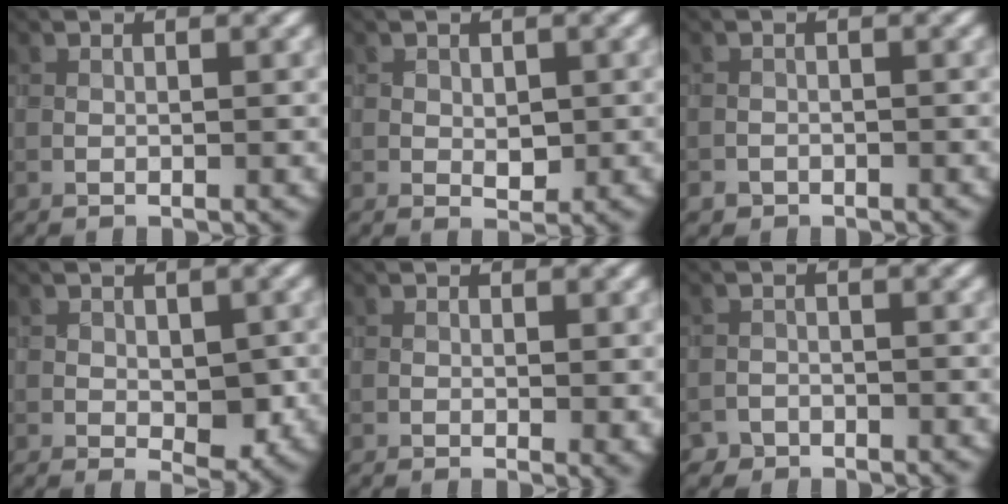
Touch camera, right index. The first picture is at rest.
{"total": 1.7, "force": [0.1, 1.2, 1.2], "torque": [-0.020, -0.007, 0.004]}
{"total": 1.6, "force": [-1.2, 1.0, -0.1], "torque": [0.005, 0.007, -0.016]}
{"total": 3.4, "force": [-0.2, 2.1, 2.6], "torque": [-0.035, -0.009, -0.002]}
{"total": 1.4, "force": [0.2, 0.6, 1.2], "torque": [-0.016, -0.006, 0.003]}
{"total": 2.0, "force": [-1.6, 1.1, -0.3], "torque": [0.015, 0.007, -0.025]}